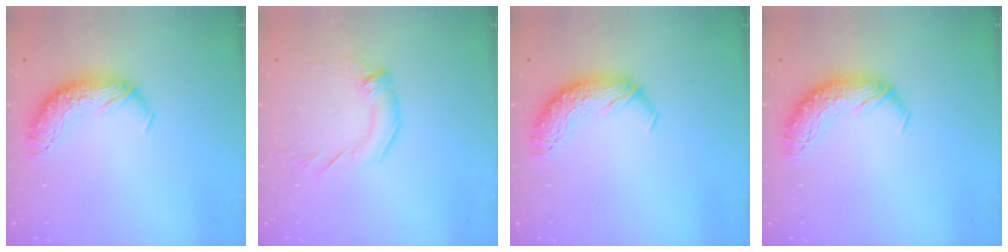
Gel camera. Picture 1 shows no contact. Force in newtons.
{"total": 1.4, "press": 0.2, "slide": 1.4}
{"total": 0.0}
{"total": 0.0}